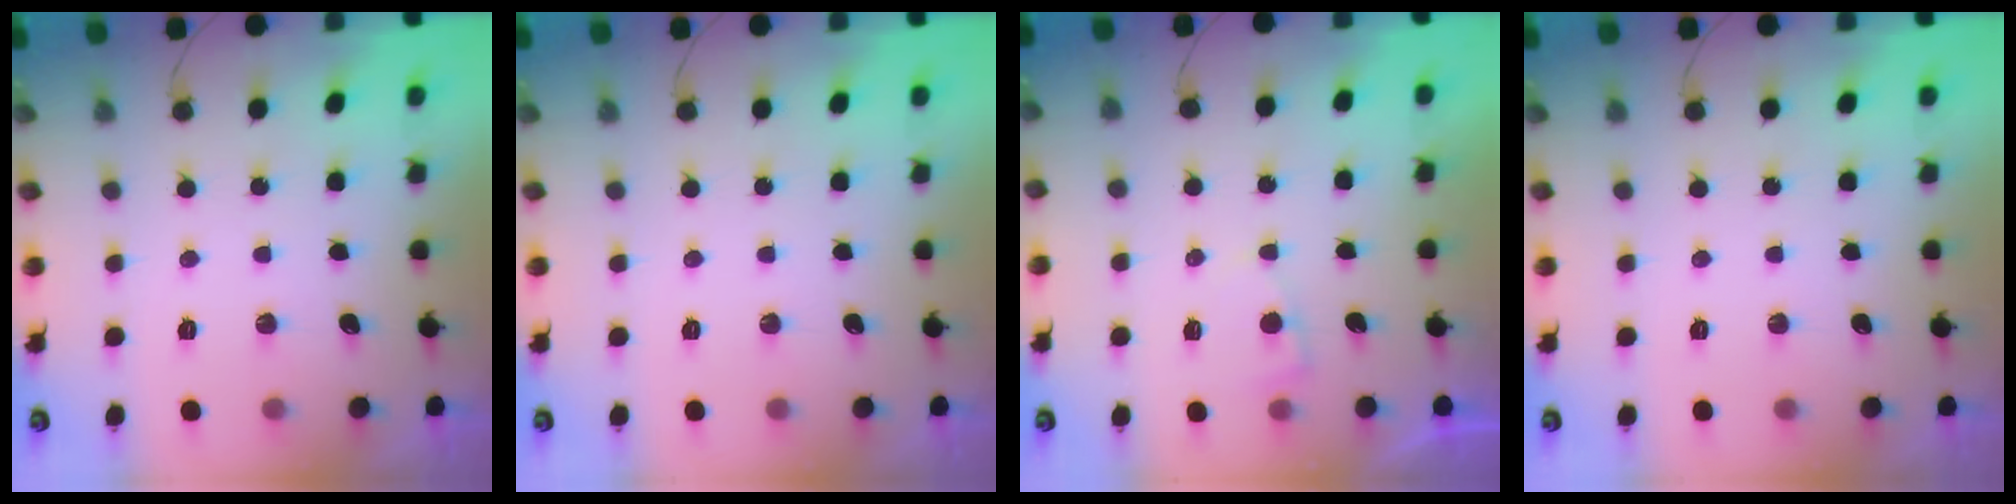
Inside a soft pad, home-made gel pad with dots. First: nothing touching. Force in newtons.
{"total": 0.0}
{"total": 2.3, "press": 2.3, "slide": 0.2}
{"total": 0.0}